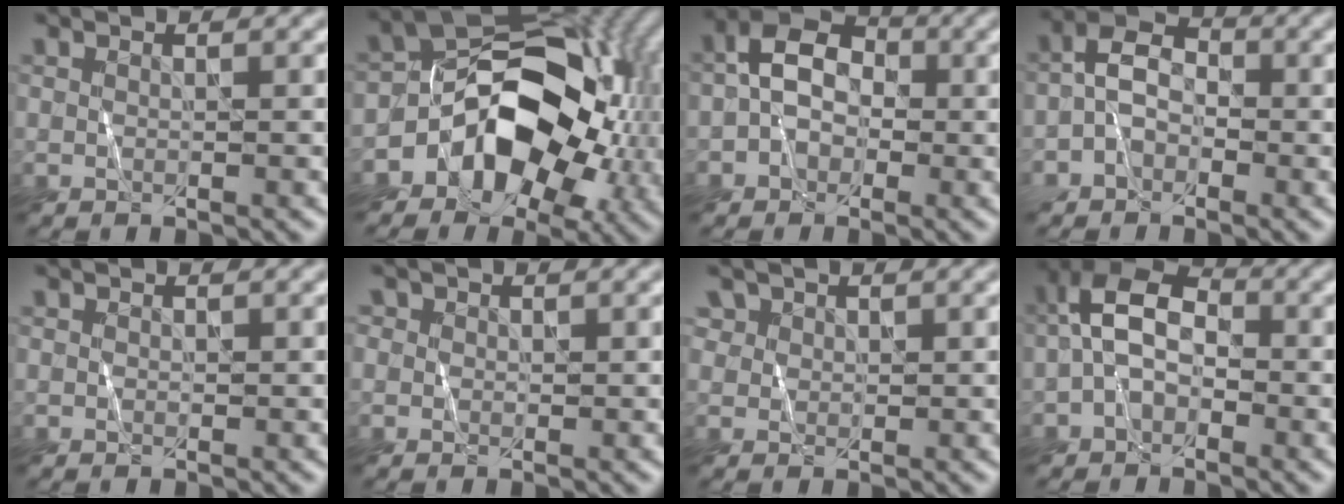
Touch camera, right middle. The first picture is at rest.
{"total": 11.3, "force": [-3.1, 7.8, 7.6], "torque": [-0.093, 0.014, -0.065]}
{"total": 4.2, "force": [-0.7, 3.3, 2.5], "torque": [-0.030, 0.020, -0.023]}
{"total": 2.9, "force": [-1.2, 2.1, 1.6], "torque": [-0.028, 0.021, -0.032]}
{"total": 0.0}
{"total": 0.8, "force": [0.1, 0.8, 0.0], "torque": [0.004, 0.008, -0.003]}
{"total": 2.6, "force": [1.4, 2.1, 0.4], "torque": [-0.013, 0.009, 0.023]}
{"total": 5.1, "force": [-1.0, 3.4, 3.7], "torque": [-0.077, 0.028, -0.030]}